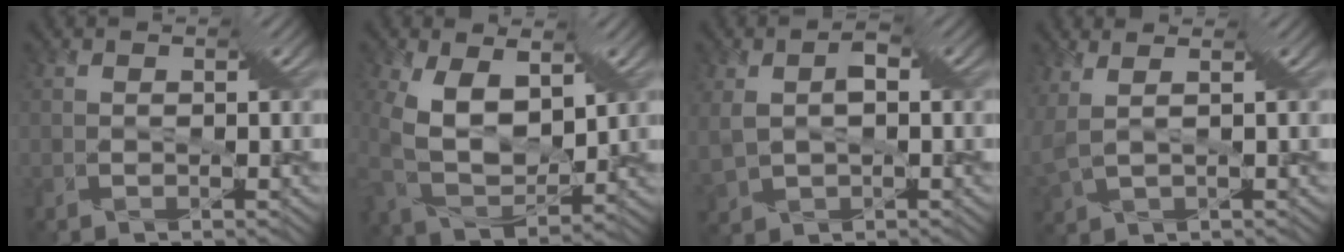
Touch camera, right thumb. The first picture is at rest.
{"total": 9.2, "force": [2.8, 4.9, 7.3], "torque": [-0.170, -0.002, 0.048]}
{"total": 4.7, "force": [0.8, 2.9, 3.7], "torque": [-0.090, -0.003, 0.017]}
{"total": 4.8, "force": [2.2, 1.8, 3.9], "torque": [-0.105, 0.007, 0.052]}